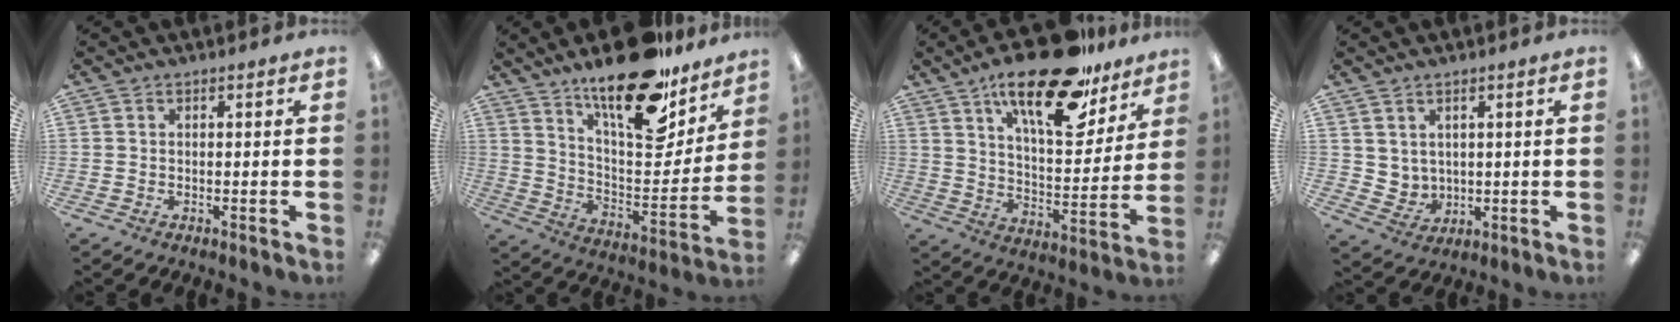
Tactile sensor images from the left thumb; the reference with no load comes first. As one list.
[{"total": 23.8, "force": [17.6, 8.3, 13.8], "torque": [-0.198, -0.120, 0.293]}, {"total": 21.8, "force": [15.3, 7.8, 13.4], "torque": [-0.217, -0.088, 0.256]}, {"total": 3.9, "force": [2.9, 2.6, 0.1], "torque": [-0.017, -0.016, 0.057]}]